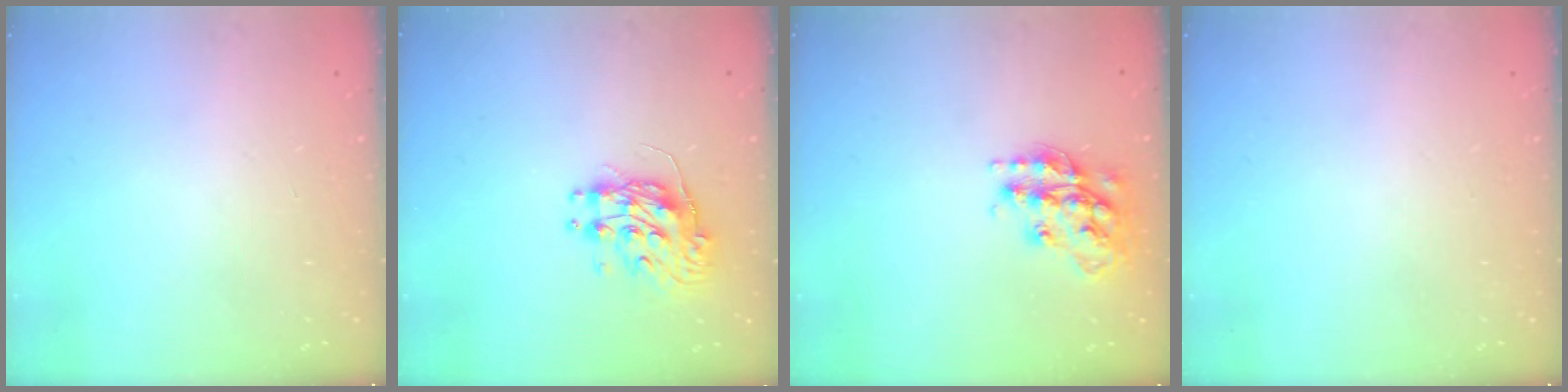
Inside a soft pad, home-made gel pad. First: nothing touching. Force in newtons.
{"total": 9.6, "press": 9.6, "slide": 0.4}
{"total": 15.2, "press": 15.2, "slide": 0.8}
{"total": 0.0}